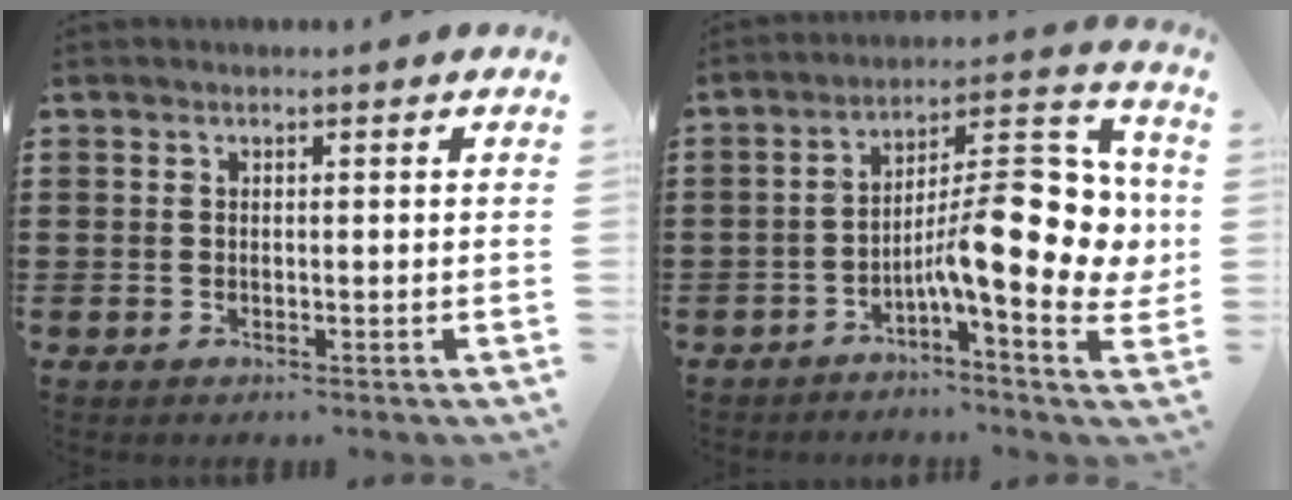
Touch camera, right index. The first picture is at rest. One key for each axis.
{"total": 14.5, "fx": -1.1, "fy": 4.3, "fz": 13.8, "tx": -0.209, "ty": -0.017, "tz": -0.019}